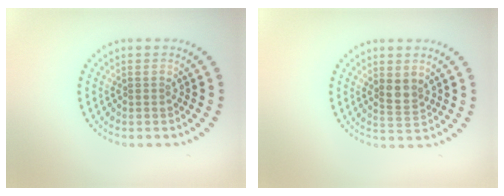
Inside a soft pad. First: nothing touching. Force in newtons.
{"total": 2.0, "press": 1.7, "slide": 1.0}